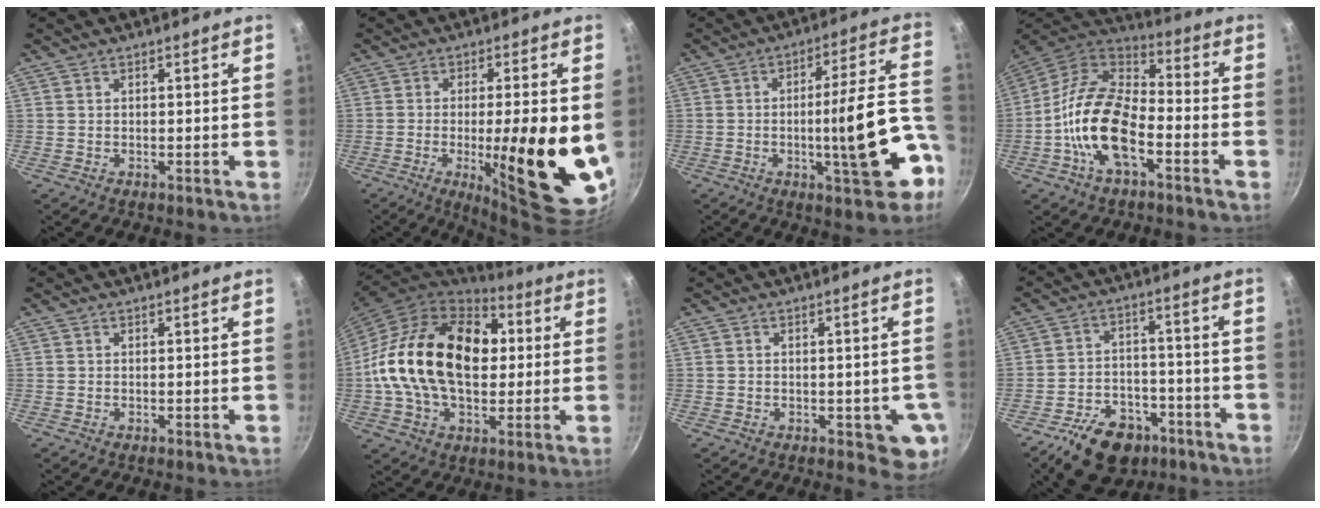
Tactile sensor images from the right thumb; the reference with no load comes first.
{"total": 17.7, "force": [-2.5, 3.7, 17.1], "torque": [-0.243, -0.012, -0.032]}
{"total": 17.3, "force": [-5.4, 4.1, 16.0], "torque": [-0.204, 0.037, -0.071]}
{"total": 17.6, "force": [-5.6, 9.2, 14.0], "torque": [-0.248, 0.043, -0.120]}
{"total": 0.0}
{"total": 25.8, "force": [2.1, 17.0, 19.3], "torque": [-0.313, 0.033, 0.027]}
{"total": 6.4, "force": [-1.5, 3.2, 5.3], "torque": [-0.038, 0.000, -0.017]}
{"total": 14.6, "force": [-9.1, 8.8, 7.4], "torque": [-0.094, 0.054, -0.137]}